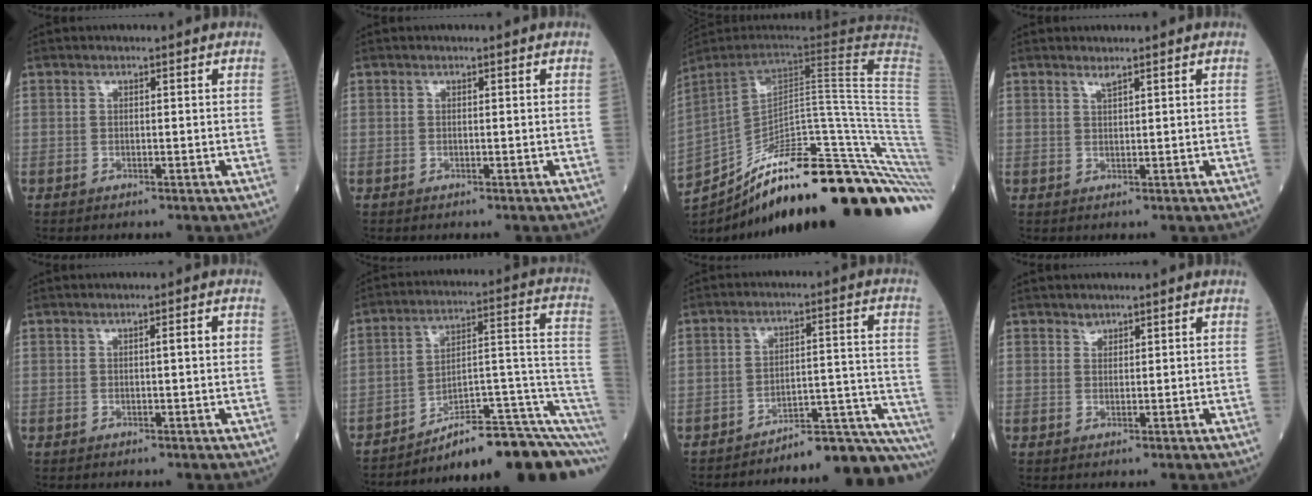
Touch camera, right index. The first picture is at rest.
{"total": 0.0}
{"total": 36.4, "force": [-23.4, 3.8, 27.7], "torque": [-0.305, -0.013, -0.324]}
{"total": 1.0, "force": [0.9, -0.1, 0.4], "torque": [-0.013, -0.005, 0.022]}
{"total": 2.0, "force": [0.3, 0.0, 1.9], "torque": [-0.031, 0.002, 0.004]}
{"total": 16.4, "force": [-10.7, 2.6, 12.1], "torque": [-0.105, 0.071, -0.149]}
{"total": 16.9, "force": [-16.4, -0.7, 4.2], "torque": [-0.004, 0.034, -0.215]}
{"total": 0.9, "force": [0.9, 0.4, 0.0], "torque": [0.002, -0.007, 0.012]}